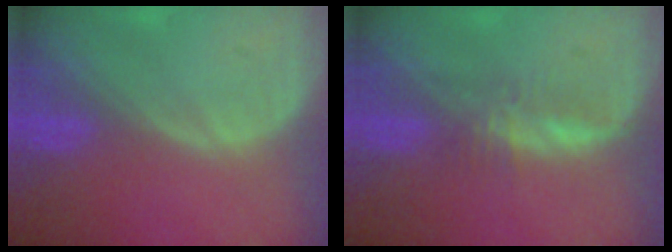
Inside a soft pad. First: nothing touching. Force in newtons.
{"total": 2.8, "press": 2.7, "slide": 0.5}